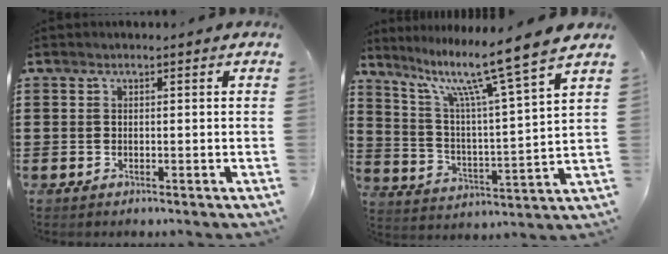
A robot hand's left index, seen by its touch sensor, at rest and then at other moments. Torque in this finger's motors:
{"motor_torque": [2.14, 0.00, 0.52, 0.21]}